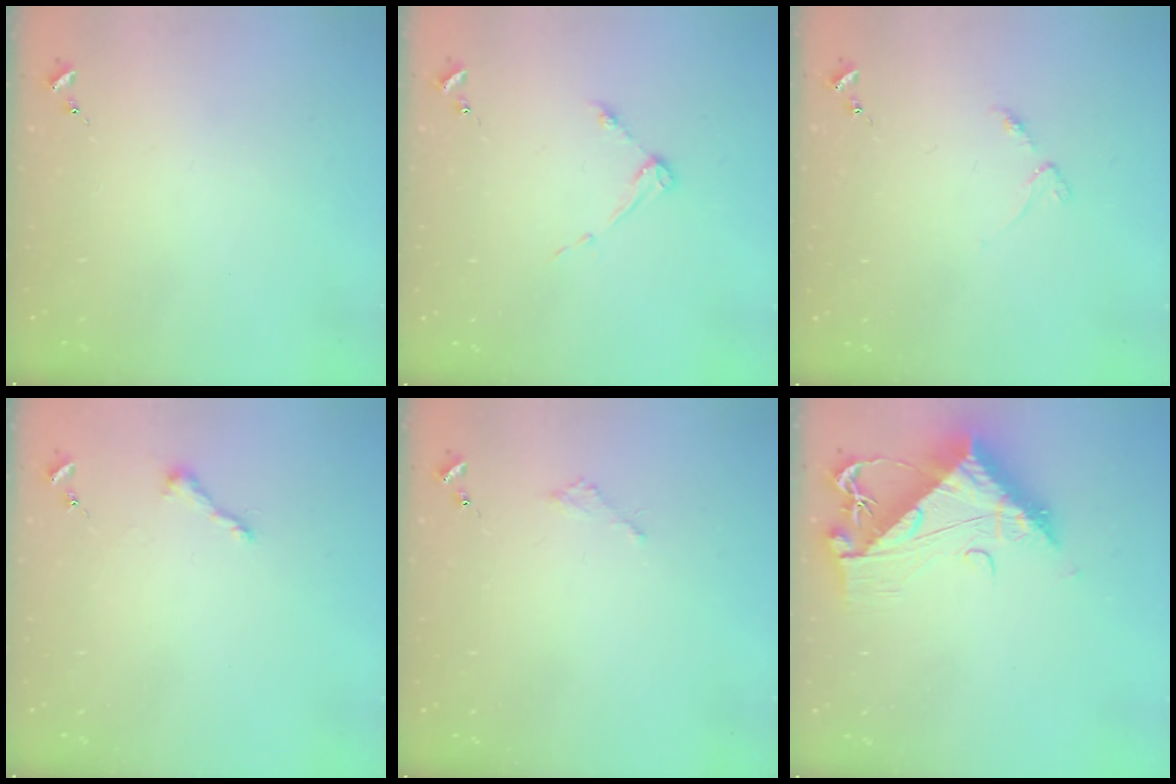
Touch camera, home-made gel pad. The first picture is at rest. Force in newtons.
{"total": 4.3, "press": 4.3, "slide": 0.6}
{"total": 3.5, "press": 3.5, "slide": 0.4}
{"total": 3.9, "press": 3.9, "slide": 0.3}
{"total": 2.1, "press": 2.1, "slide": 0.2}
{"total": 13.0, "press": 12.9, "slide": 1.3}